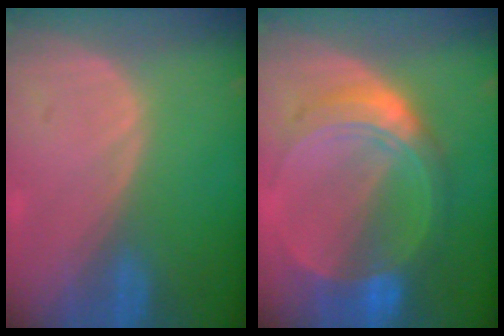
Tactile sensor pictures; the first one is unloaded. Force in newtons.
{"total": 8.8, "press": 8.8, "slide": 0.6}